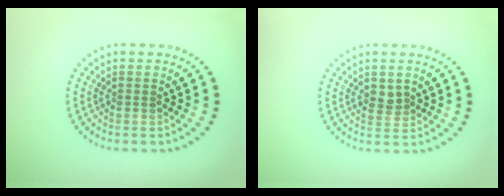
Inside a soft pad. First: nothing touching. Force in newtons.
{"total": 1.5, "press": 1.4, "slide": 0.5}